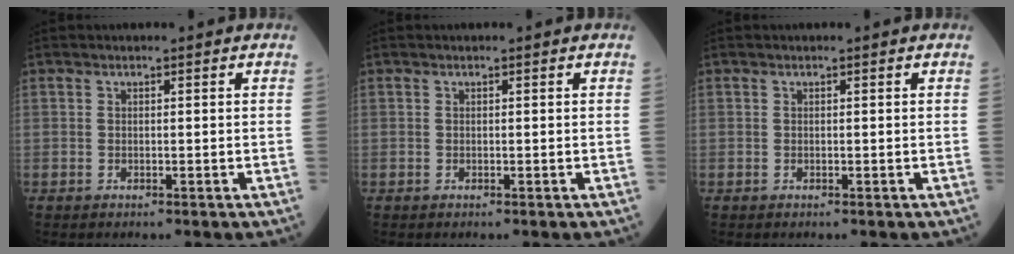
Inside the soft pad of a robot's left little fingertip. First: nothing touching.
{"total": 0.0}
{"total": 0.0}